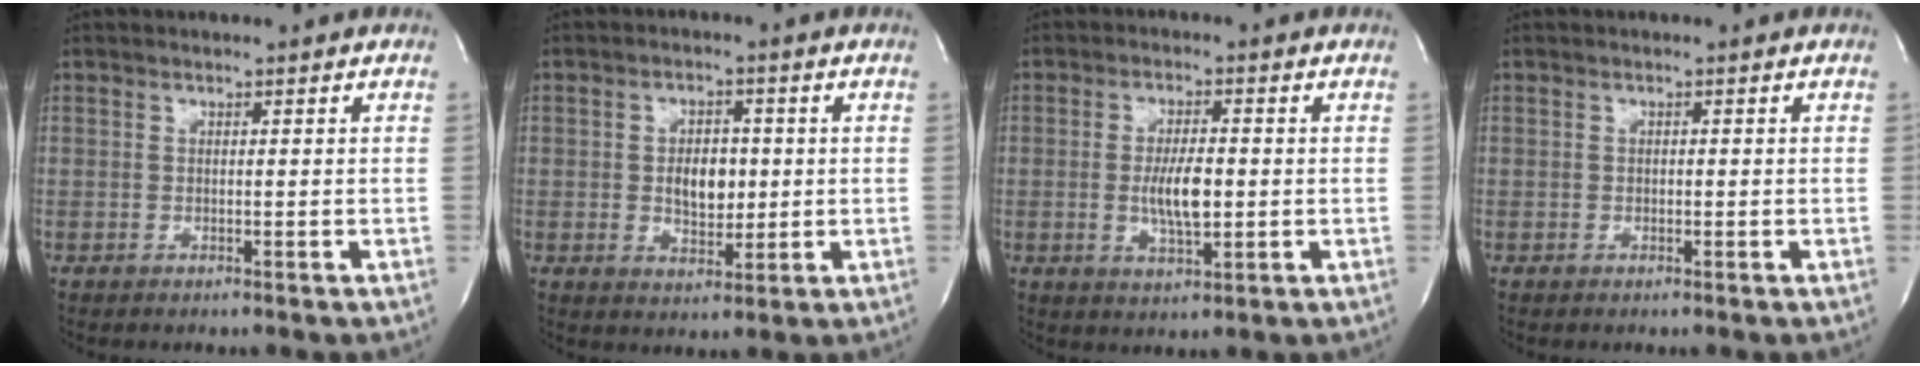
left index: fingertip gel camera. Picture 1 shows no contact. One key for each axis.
{"total": 5.3, "fx": -0.3, "fy": 3.2, "fz": 4.2, "tx": -0.071, "ty": -0.004, "tz": 0.002}
{"total": 5.9, "fx": -1.0, "fy": 1.7, "fz": 5.6, "tx": -0.109, "ty": -0.012, "tz": -0.013}
{"total": 0.6, "fx": -0.6, "fy": 0.2, "fz": 0.1, "tx": -0.001, "ty": -0.005, "tz": -0.011}